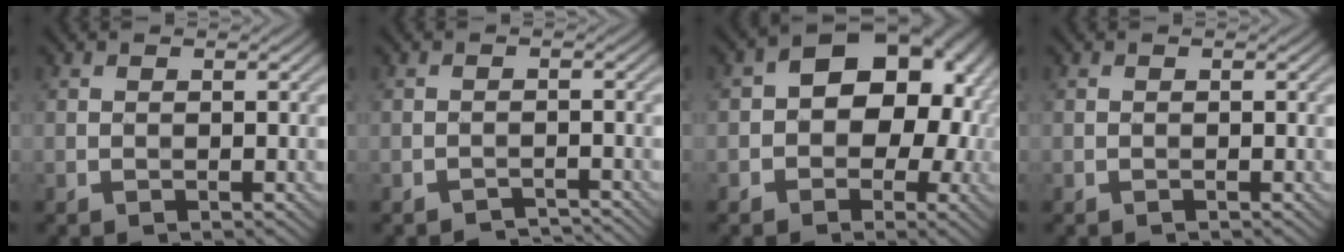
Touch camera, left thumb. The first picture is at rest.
{"total": 1.5, "force": [-1.5, 0.0, -0.1], "torque": [0.004, 0.008, -0.027]}
{"total": 12.4, "force": [0.5, 9.0, 8.5], "torque": [-0.076, 0.012, -0.007]}
{"total": 0.0}